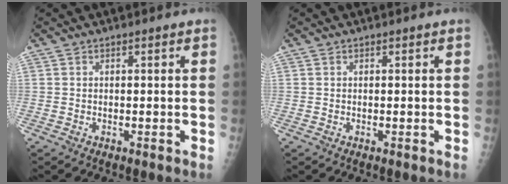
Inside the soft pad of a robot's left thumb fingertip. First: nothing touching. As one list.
[{"total": 0.0}]